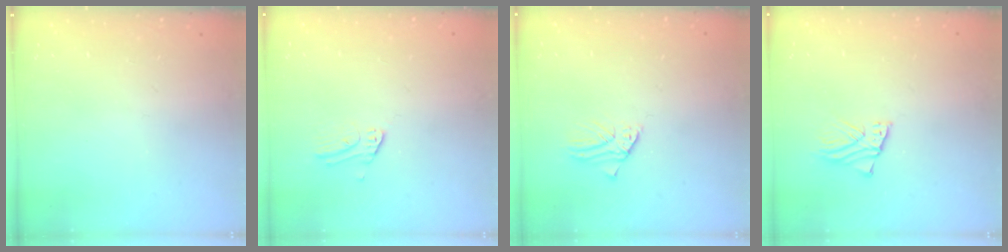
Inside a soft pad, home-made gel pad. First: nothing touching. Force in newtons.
{"total": 3.4, "press": 3.4, "slide": 0.4}
{"total": 1.2, "press": 1.2, "slide": 0.1}
{"total": 2.2, "press": 2.2, "slide": 0.1}